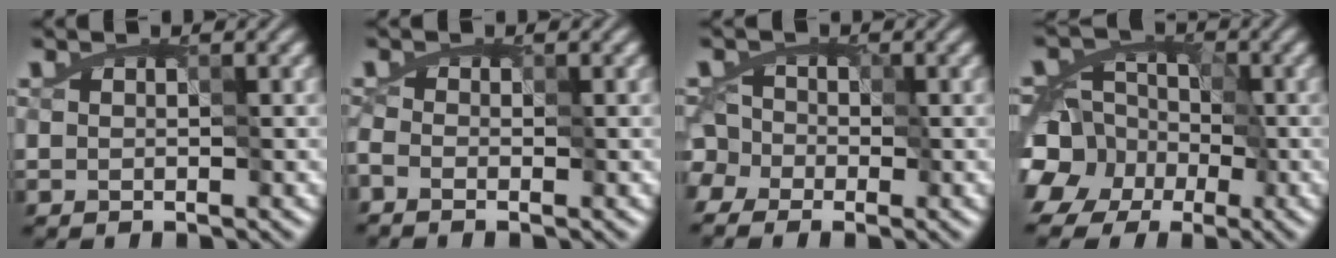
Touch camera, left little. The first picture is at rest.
{"total": 1.5, "force": [-0.5, 0.8, 1.2], "torque": [-0.018, 0.002, -0.015]}
{"total": 4.5, "force": [-1.6, 3.9, 1.6], "torque": [-0.019, 0.028, -0.066]}
{"total": 9.1, "force": [-3.3, 7.8, 3.5], "torque": [-0.071, 0.006, -0.090]}